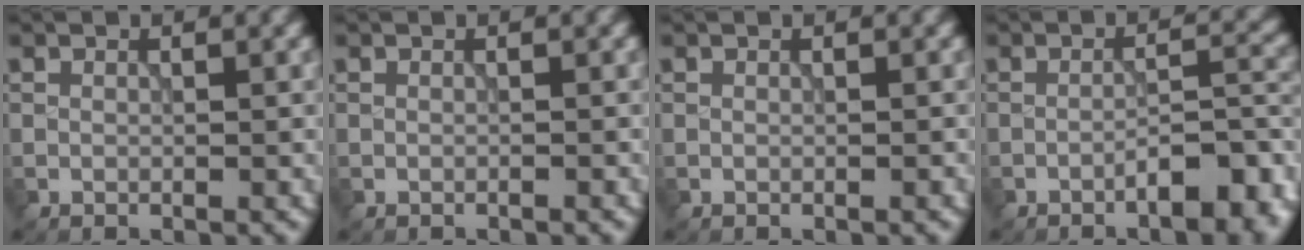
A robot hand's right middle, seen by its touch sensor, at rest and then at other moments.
{"total": 0.0}
{"total": 0.0}
{"total": 6.2, "force": [-3.4, 1.9, 4.8], "torque": [-0.057, 0.012, -0.047]}